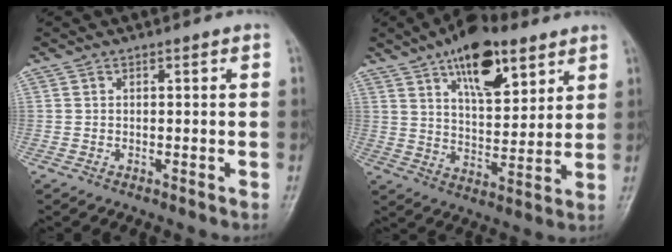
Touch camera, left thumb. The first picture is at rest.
{"total": 14.8, "force": [8.4, 6.9, 10.1], "torque": [-0.120, -0.039, 0.135]}